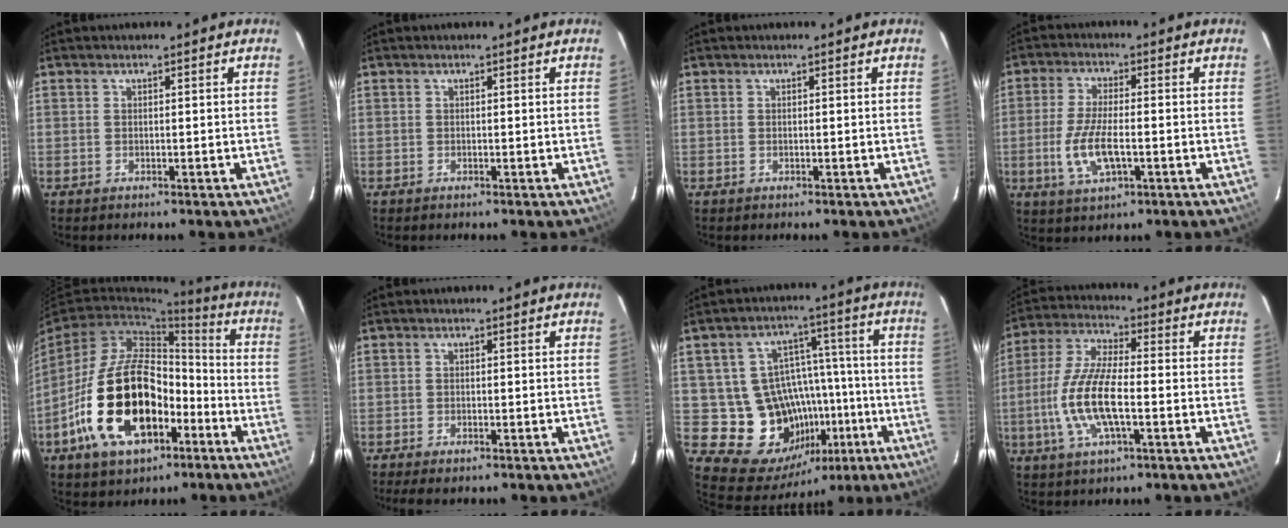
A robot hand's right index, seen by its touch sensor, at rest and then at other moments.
{"total": 0.0}
{"total": 0.0}
{"total": 8.9, "force": [-2.4, 3.1, 7.9], "torque": [-0.167, -0.008, -0.045]}
{"total": 19.8, "force": [-8.4, 11.1, 14.1], "torque": [-0.274, 0.015, -0.128]}
{"total": 2.9, "force": [-2.3, 0.8, 1.6], "torque": [-0.039, -0.009, -0.040]}
{"total": 17.5, "force": [-5.9, 14.5, 8.0], "torque": [-0.153, 0.041, -0.049]}
{"total": 12.7, "force": [-3.1, 3.8, 11.7], "torque": [-0.249, -0.003, -0.064]}